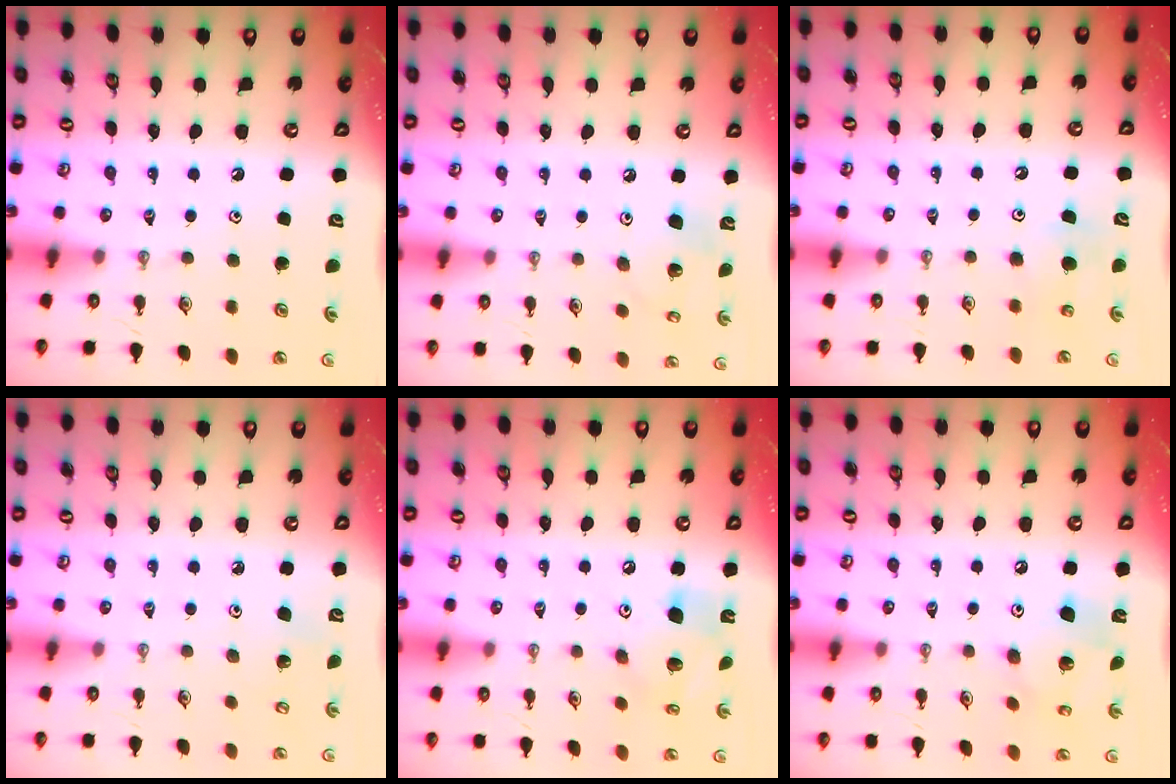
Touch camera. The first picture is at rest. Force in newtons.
{"total": 9.6, "press": 9.4, "slide": 1.9}
{"total": 5.4, "press": 5.3, "slide": 0.5}
{"total": 3.2, "press": 3.2, "slide": 0.2}
{"total": 13.4, "press": 13.1, "slide": 2.7}
{"total": 11.3, "press": 11.3, "slide": 0.9}